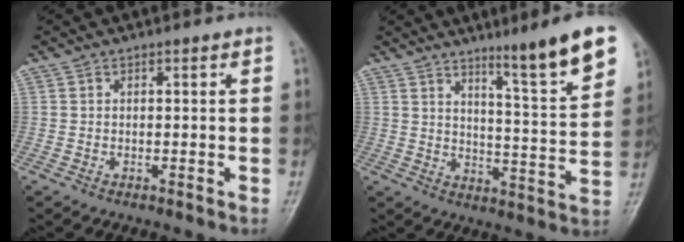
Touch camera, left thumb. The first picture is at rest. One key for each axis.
{"total": 13.0, "fx": 8.6, "fy": 0.7, "fz": 9.7, "tx": -0.130, "ty": -0.056, "tz": 0.130}